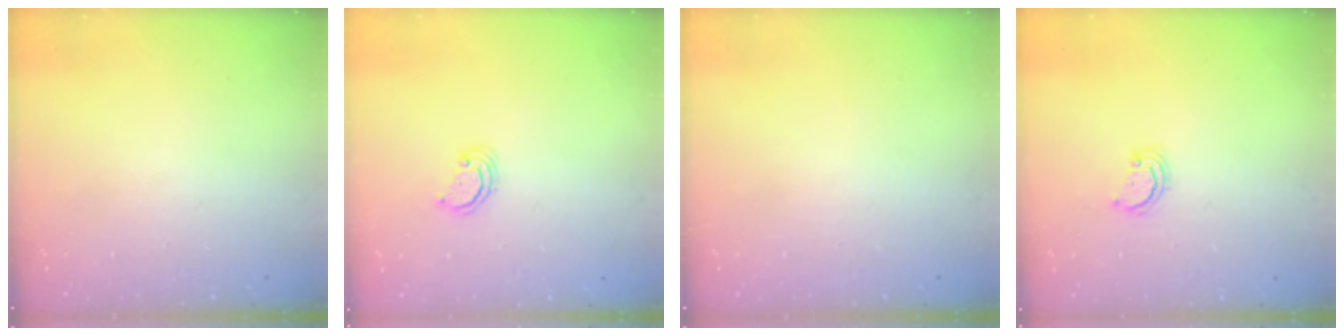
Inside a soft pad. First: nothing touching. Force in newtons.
{"total": 2.6, "press": 2.6, "slide": 0.2}
{"total": 0.0}
{"total": 2.5, "press": 2.4, "slide": 0.2}